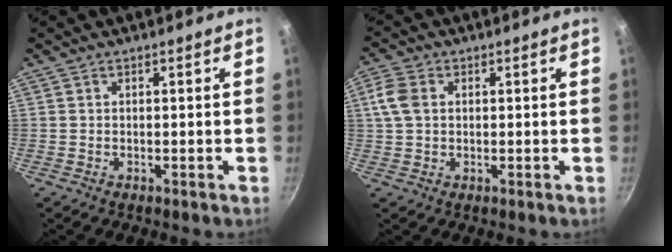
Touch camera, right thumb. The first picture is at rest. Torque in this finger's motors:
{"motor_torque": [-0.03, 0.06, 0.67, -0.19, 0.03]}